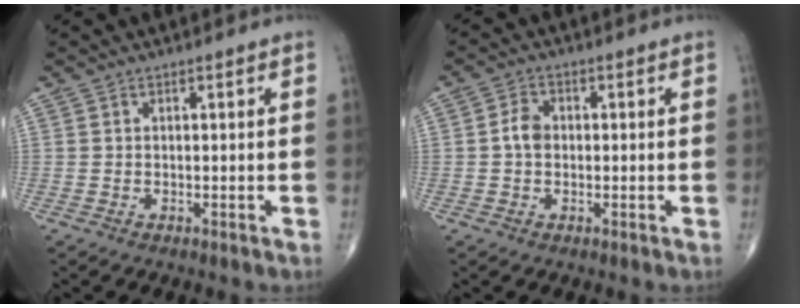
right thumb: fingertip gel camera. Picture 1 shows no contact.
{"total": 3.3, "force": [-0.1, 2.5, 2.2], "torque": [-0.036, 0.010, -0.009]}